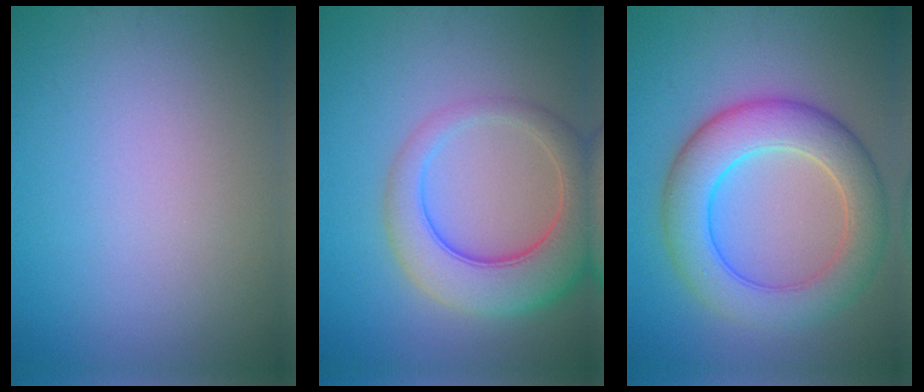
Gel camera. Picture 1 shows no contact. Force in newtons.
{"total": 7.2, "press": 7.2, "slide": 0.6}
{"total": 7.9, "press": 7.9, "slide": 0.1}